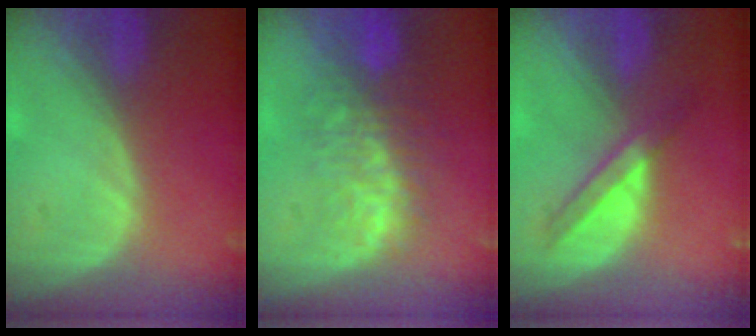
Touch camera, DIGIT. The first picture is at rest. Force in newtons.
{"total": 9.9, "press": 8.4, "slide": 5.2}
{"total": 4.2, "press": 4.1, "slide": 1.2}